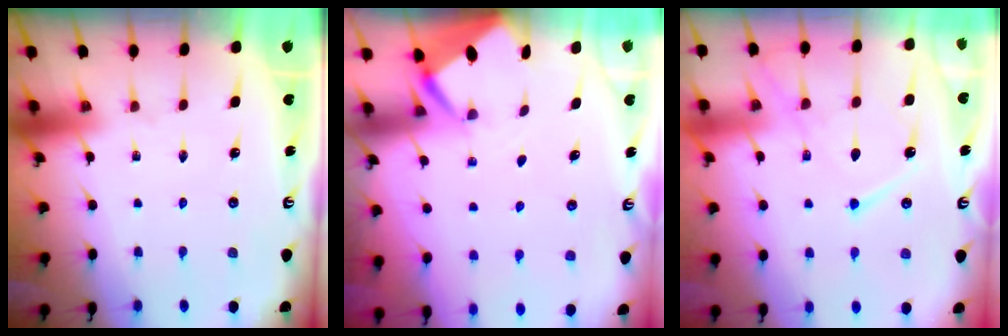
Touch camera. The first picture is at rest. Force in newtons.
{"total": 2.6, "press": 2.6, "slide": 0.0}
{"total": 12.2, "press": 12.1, "slide": 1.4}